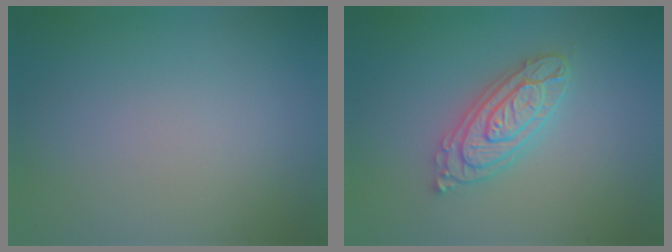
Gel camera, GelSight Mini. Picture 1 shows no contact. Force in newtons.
{"total": 4.3, "press": 4.2, "slide": 0.8}